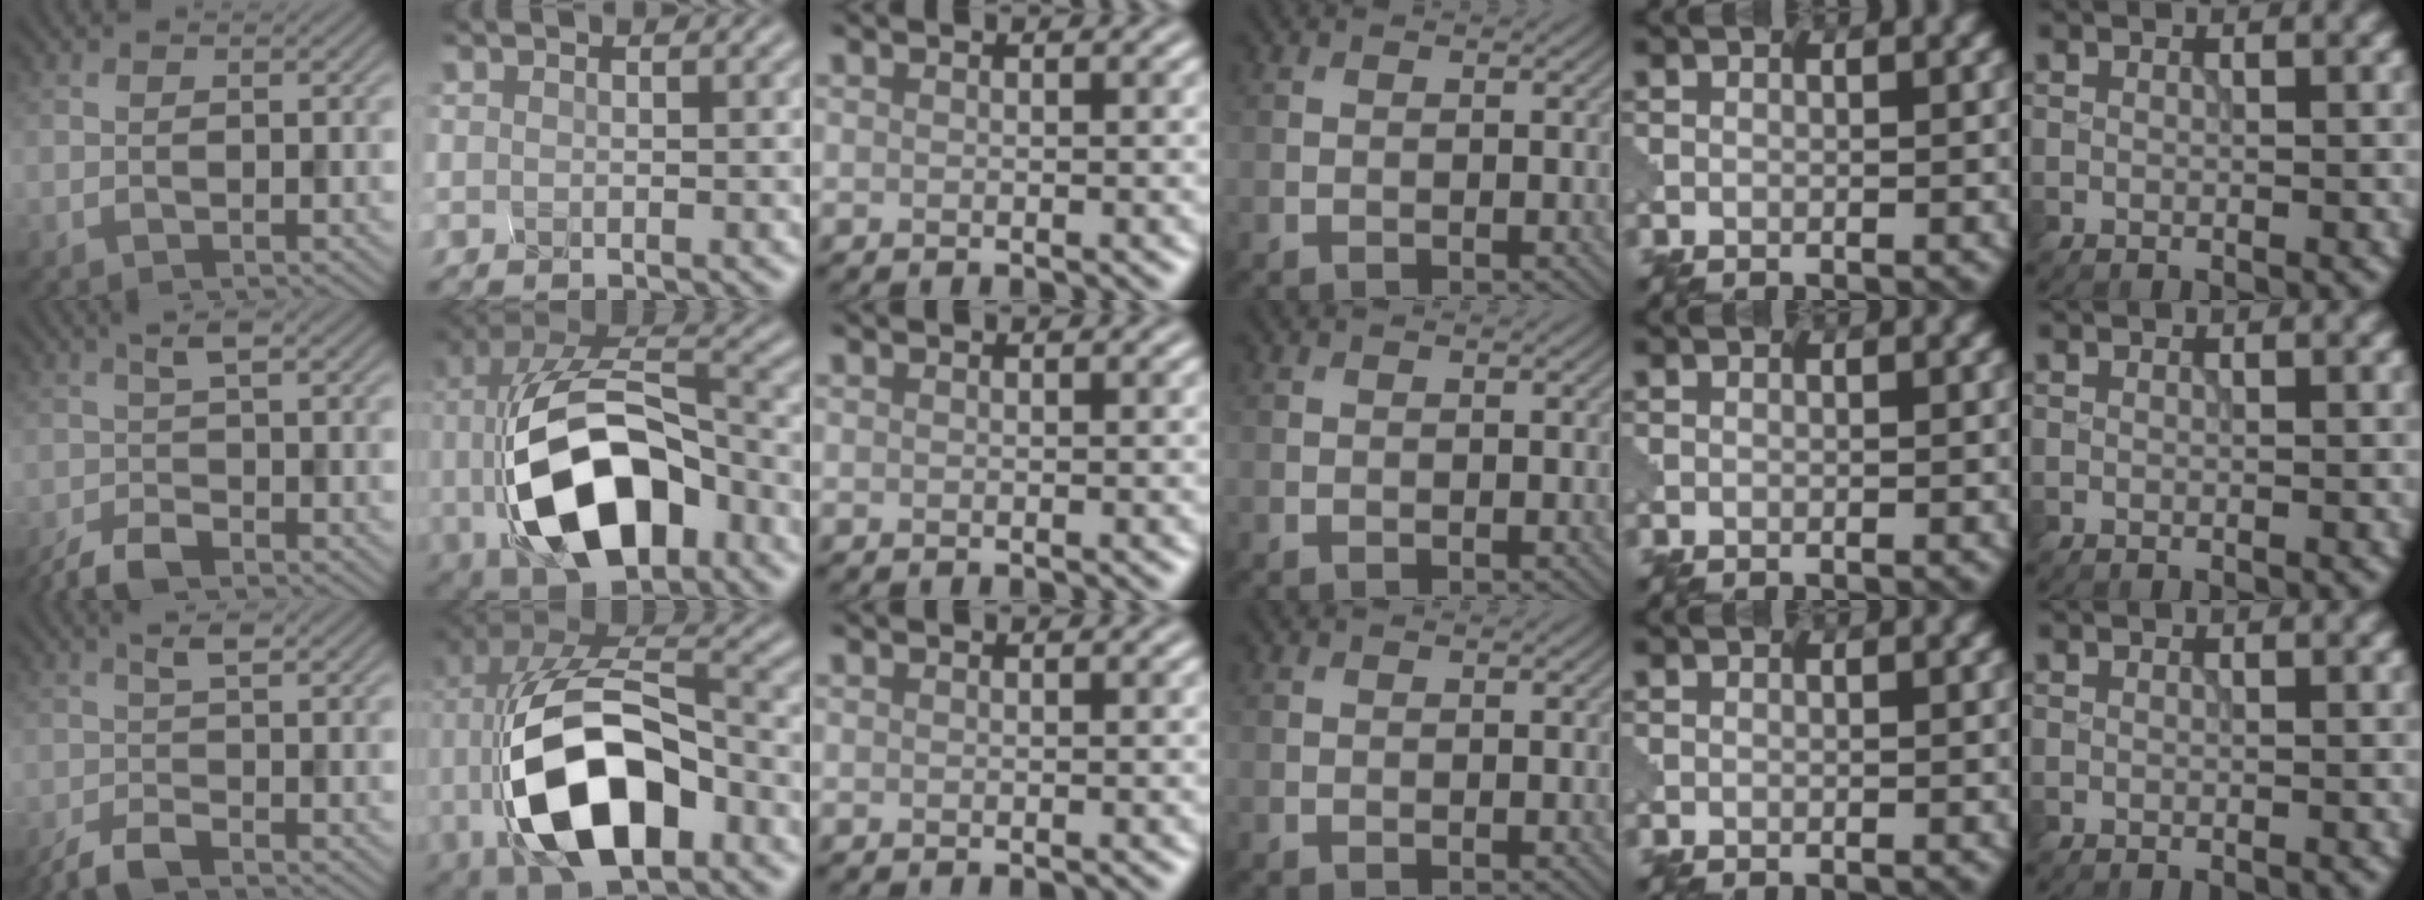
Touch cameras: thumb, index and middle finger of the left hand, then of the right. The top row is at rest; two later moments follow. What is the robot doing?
{"motion": "squeeze", "object": "hand grip exerciser"}